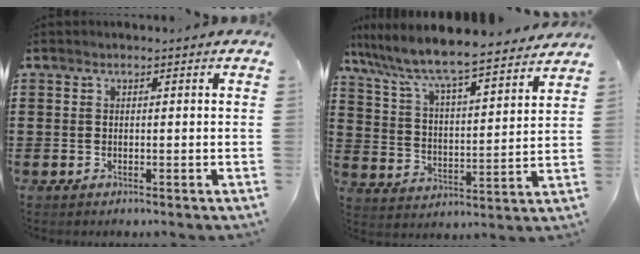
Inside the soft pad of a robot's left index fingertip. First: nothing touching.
{"total": 6.9, "force": [6.5, 0.1, 2.4], "torque": [-0.078, -0.051, 0.105]}